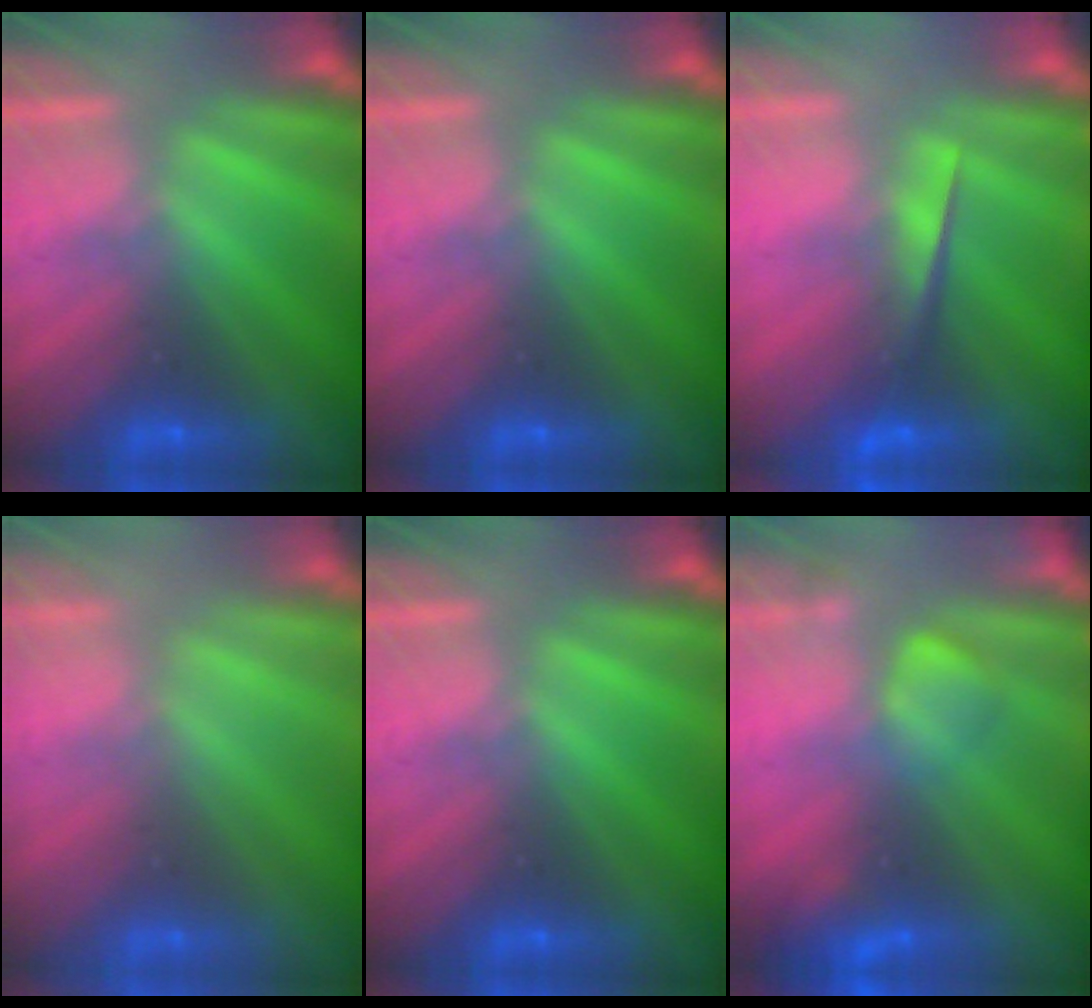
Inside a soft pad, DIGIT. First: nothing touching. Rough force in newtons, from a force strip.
{"total": 0.0}
{"total": 4.6}
{"total": 2.9}
{"total": 0.0}
{"total": 2.4}